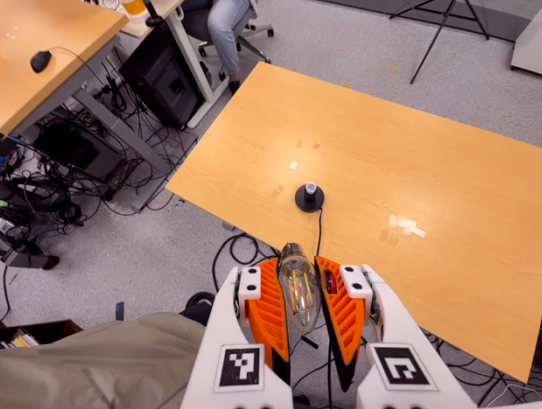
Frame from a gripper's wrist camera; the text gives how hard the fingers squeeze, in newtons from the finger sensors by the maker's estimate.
{"total": 22.5, "left": 24.2, "right": 20.7}